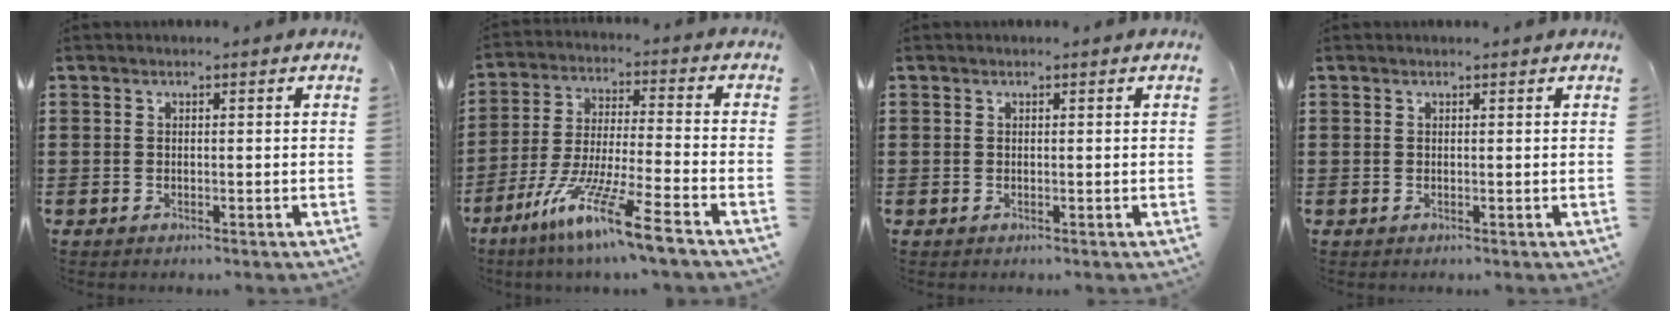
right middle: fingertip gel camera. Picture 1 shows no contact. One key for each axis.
{"total": 11.3, "fx": -8.2, "fy": 0.1, "fz": 7.8, "tx": -0.159, "ty": -0.002, "tz": -0.163}
{"total": 0.0}
{"total": 0.0}